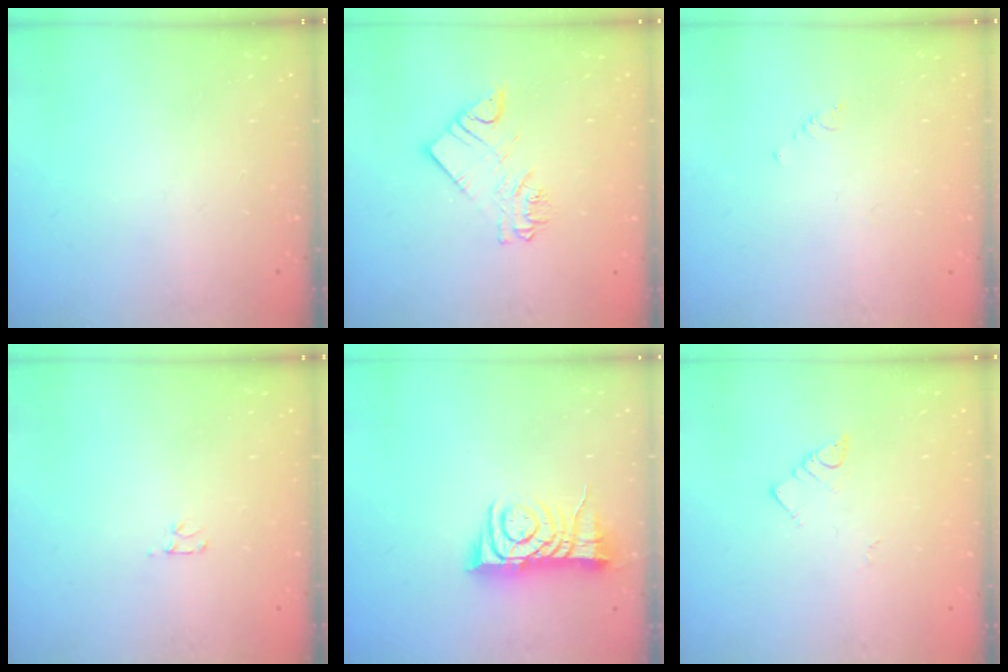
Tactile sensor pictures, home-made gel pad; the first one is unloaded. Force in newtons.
{"total": 6.1, "press": 6.1, "slide": 0.3}
{"total": 0.7, "press": 0.6, "slide": 0.2}
{"total": 2.7, "press": 2.7, "slide": 0.3}
{"total": 8.0, "press": 8.0, "slide": 0.7}
{"total": 2.9, "press": 2.9, "slide": 0.3}